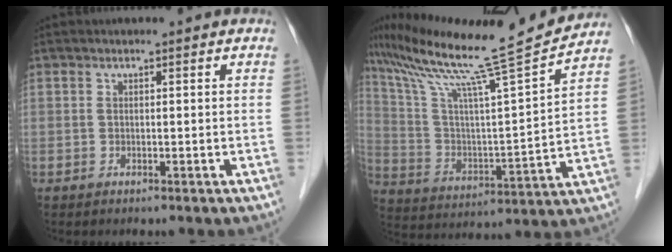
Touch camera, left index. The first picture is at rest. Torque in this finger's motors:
{"motor_torque": [0.67, -1.06, 0.15, 0.03]}